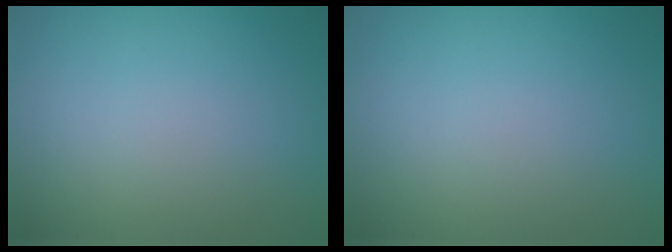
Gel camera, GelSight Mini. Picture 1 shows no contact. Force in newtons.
{"total": 0.0}